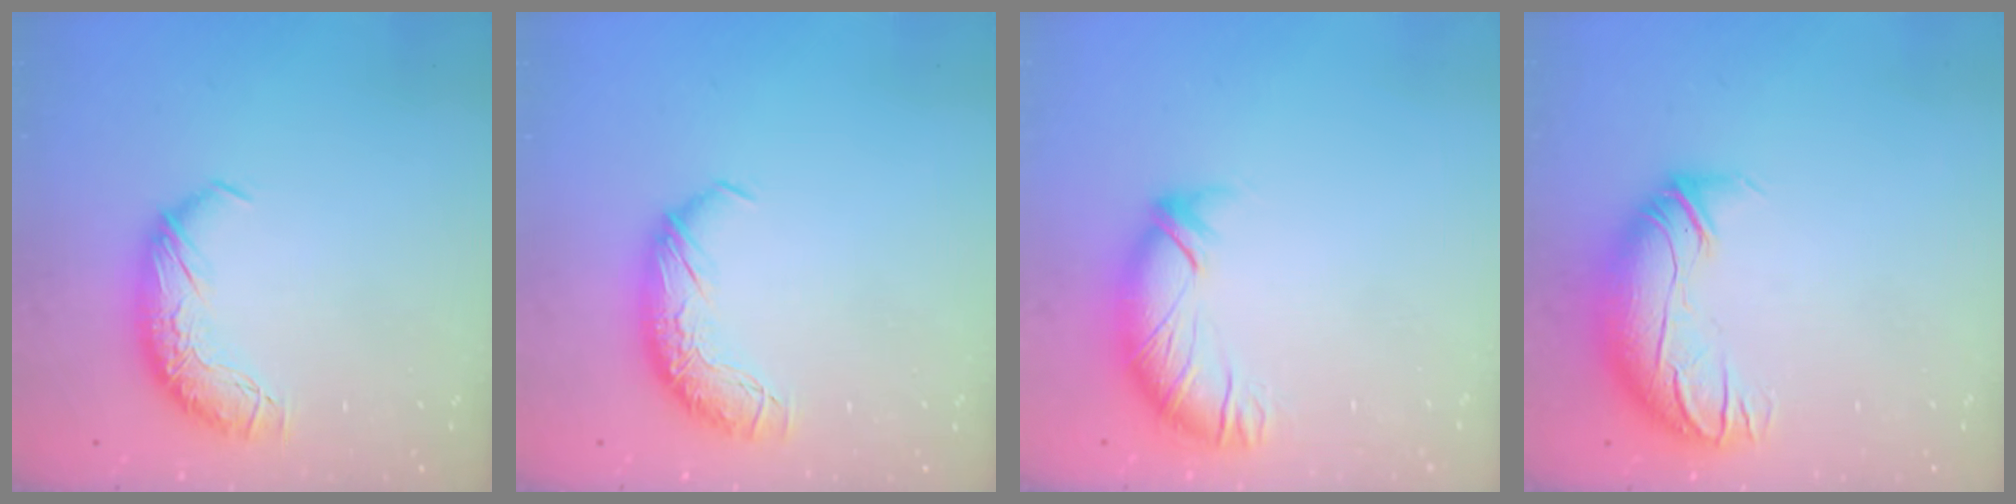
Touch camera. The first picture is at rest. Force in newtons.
{"total": 0.0}
{"total": 2.4, "press": 1.9, "slide": 1.5}
{"total": 3.0, "press": 0.5, "slide": 2.9}